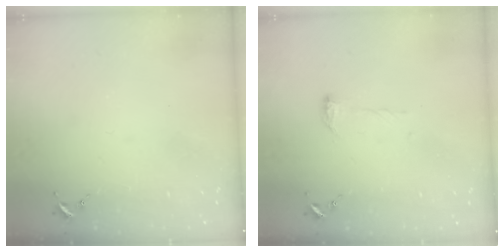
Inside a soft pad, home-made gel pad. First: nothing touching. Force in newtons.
{"total": 5.8, "press": 5.7, "slide": 0.7}